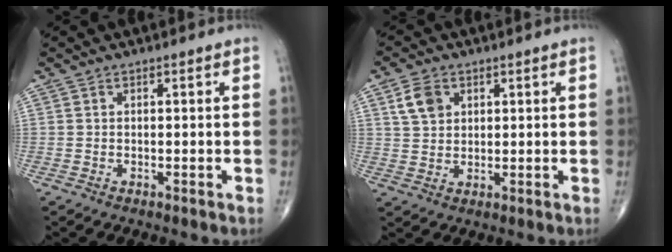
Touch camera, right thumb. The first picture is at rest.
{"total": 5.3, "force": [2.2, 3.8, 2.9], "torque": [-0.041, -0.004, 0.043]}